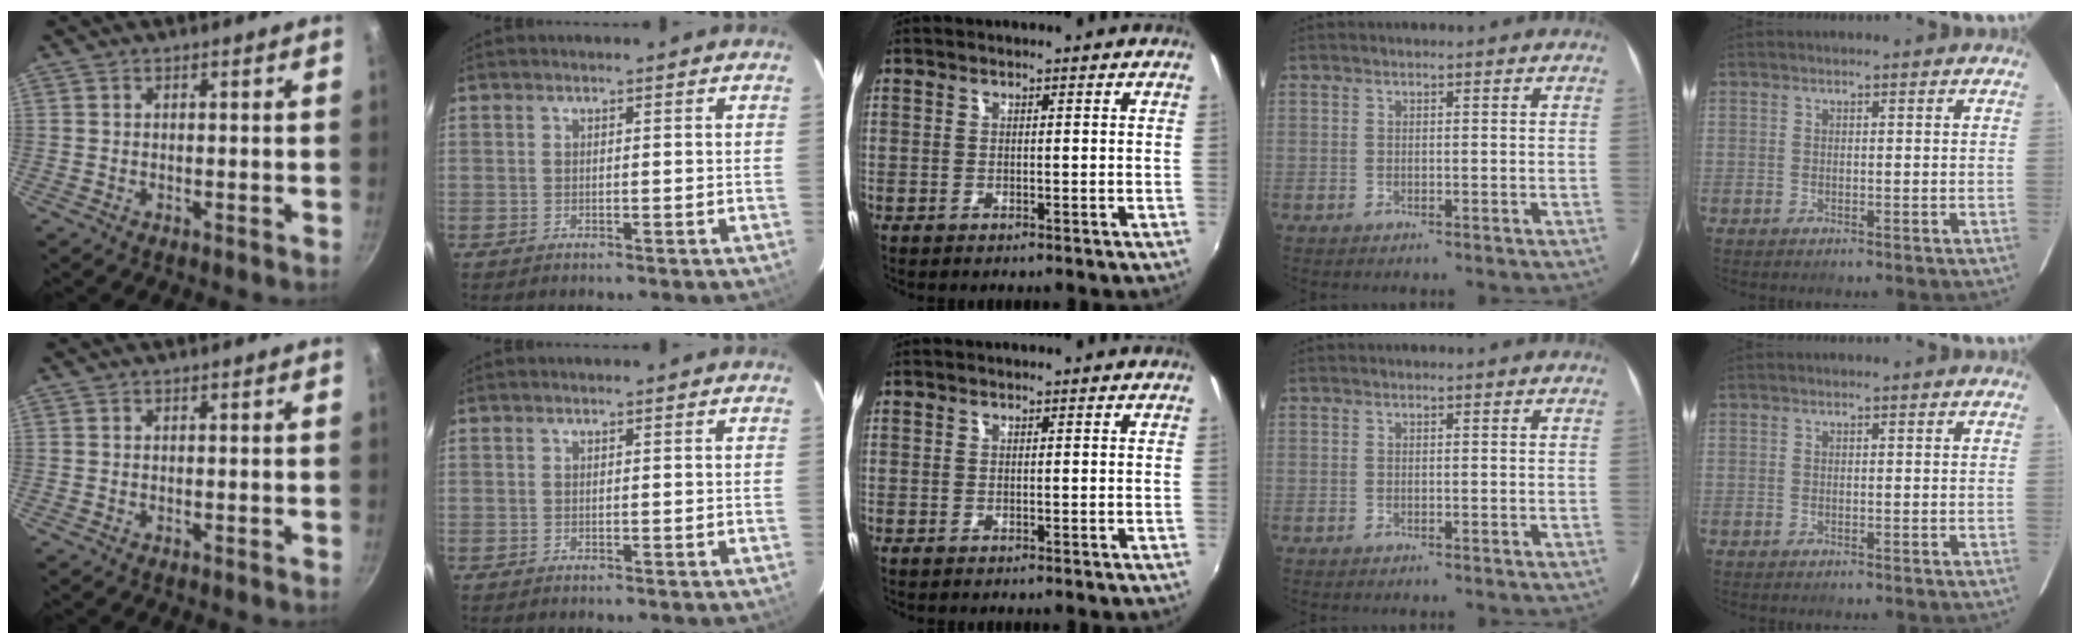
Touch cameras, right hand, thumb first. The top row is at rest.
{}